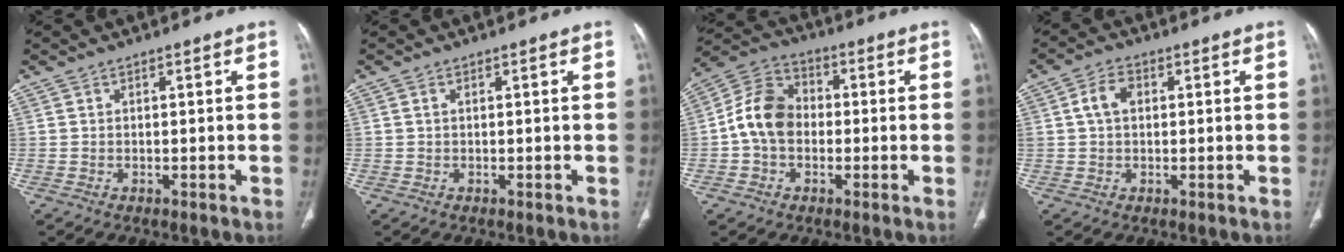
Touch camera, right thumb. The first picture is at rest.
{"total": 0.5, "force": [0.2, 0.3, 0.4], "torque": [-0.011, 0.005, 0.005]}
{"total": 10.4, "force": [-0.8, 7.9, 6.7], "torque": [-0.115, 0.032, -0.028]}
{"total": 4.5, "force": [0.9, 3.0, 3.2], "torque": [-0.061, 0.011, 0.017]}